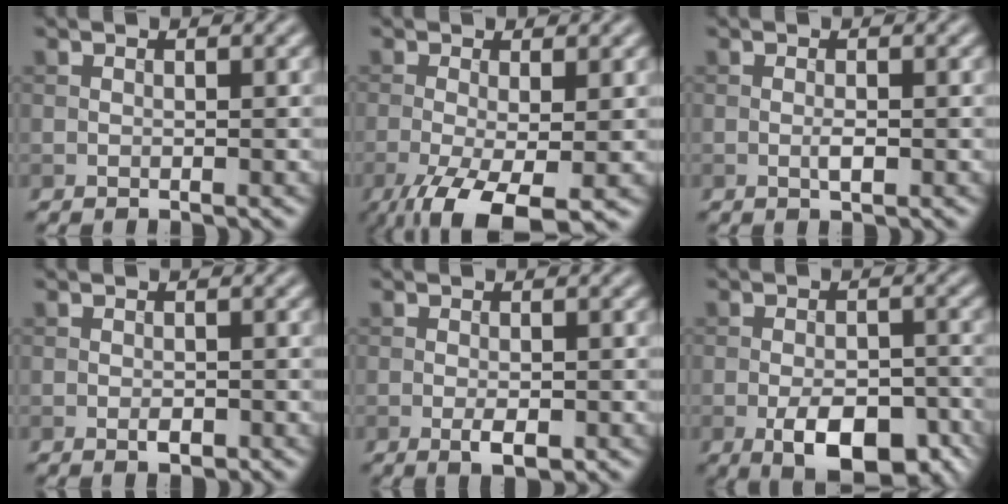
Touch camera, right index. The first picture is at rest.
{"total": 7.2, "force": [-3.4, 2.2, 5.9], "torque": [-0.121, -0.019, -0.056]}
{"total": 1.1, "force": [-0.2, 0.3, 1.0], "torque": [-0.022, -0.001, -0.005]}
{"total": 1.2, "force": [-0.5, 0.6, 0.9], "torque": [-0.014, -0.001, -0.008]}
{"total": 2.0, "force": [-0.7, 0.8, 1.7], "torque": [-0.031, -0.004, -0.010]}
{"total": 7.8, "force": [-3.8, 3.7, 5.7], "torque": [-0.087, -0.006, -0.057]}